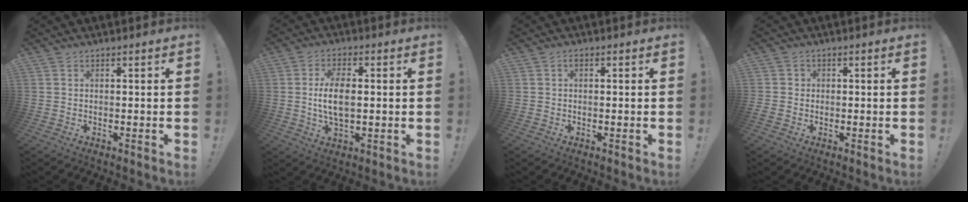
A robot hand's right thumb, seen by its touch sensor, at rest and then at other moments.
{"total": 8.8, "force": [0.2, 4.4, 7.6], "torque": [-0.146, -0.005, -0.001]}
{"total": 0.9, "force": [0.0, 0.4, 0.8], "torque": [-0.025, 0.007, 0.000]}
{"total": 2.0, "force": [-0.1, 1.9, 0.8], "torque": [-0.008, 0.001, -0.003]}